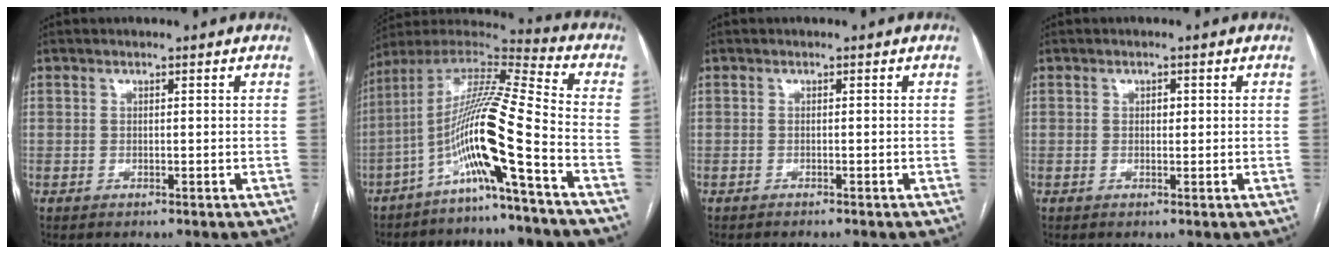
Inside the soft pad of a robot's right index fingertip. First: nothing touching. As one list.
[{"total": 15.2, "force": [-6.9, -1.5, 13.5], "torque": [-0.261, 0.006, -0.133]}, {"total": 2.0, "force": [-1.9, 0.2, 0.7], "torque": [-0.009, -0.002, -0.022]}, {"total": 0.8, "force": [0.2, 0.5, 0.6], "torque": [-0.007, 0.001, 0.002]}]